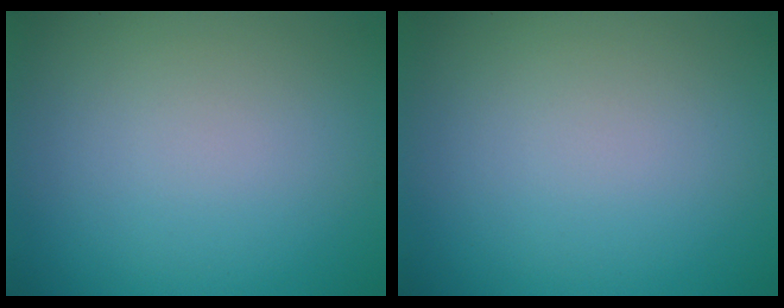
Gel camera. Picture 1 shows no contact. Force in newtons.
{"total": 0.0}